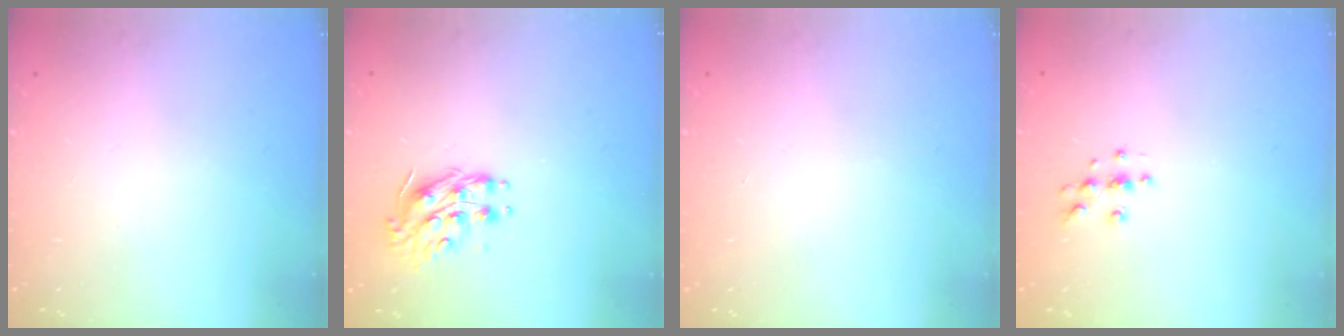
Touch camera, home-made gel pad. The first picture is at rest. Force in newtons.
{"total": 9.0, "press": 9.0, "slide": 0.1}
{"total": 0.0}
{"total": 4.9, "press": 4.8, "slide": 0.6}